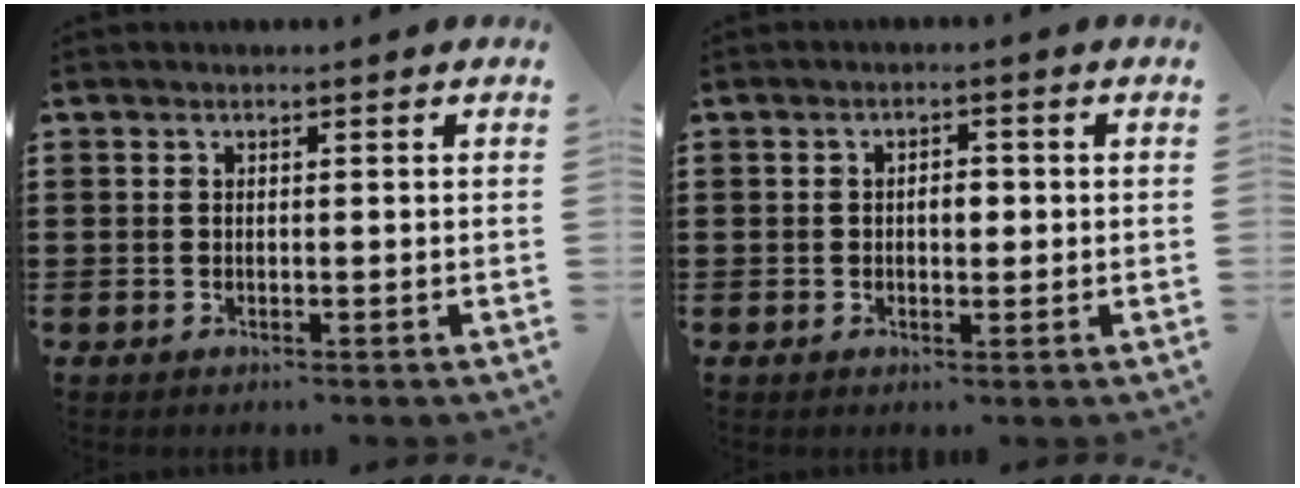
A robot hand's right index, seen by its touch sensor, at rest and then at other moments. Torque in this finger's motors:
{"motor_torque": [0.52, -0.13, 0.05, 0.07]}